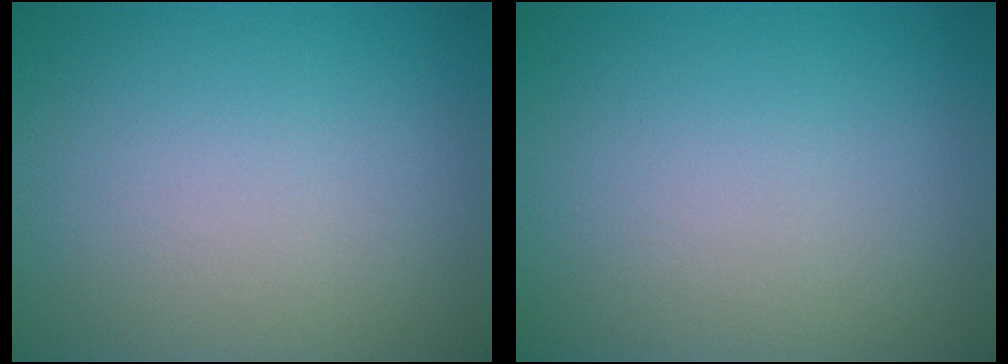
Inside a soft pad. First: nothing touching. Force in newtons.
{"total": 0.0}